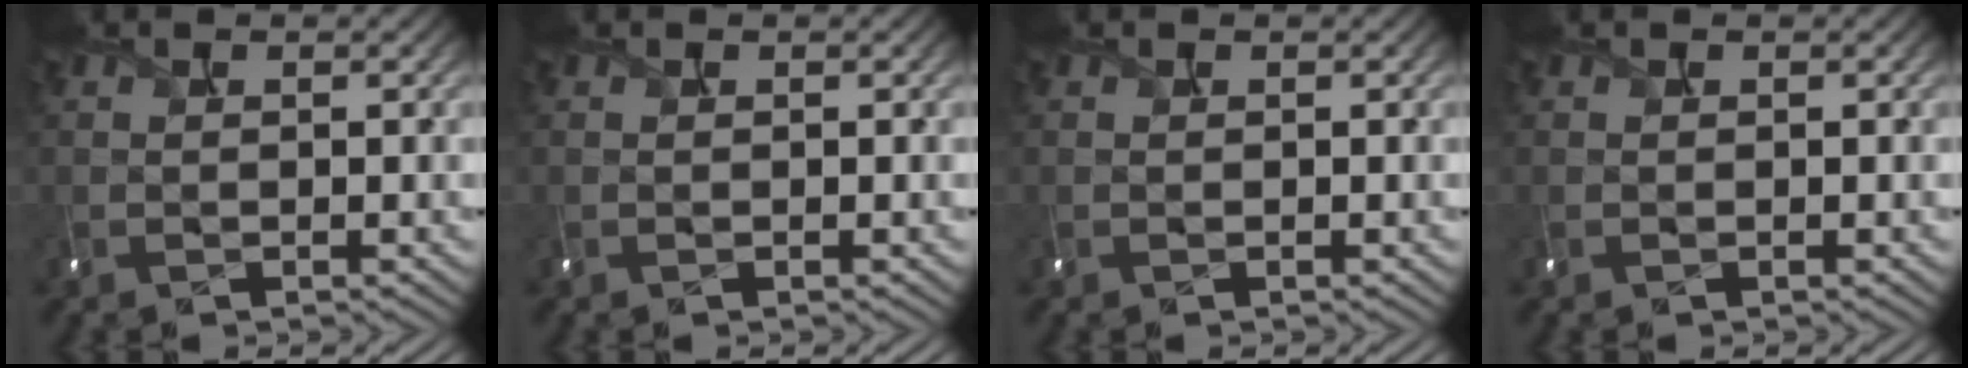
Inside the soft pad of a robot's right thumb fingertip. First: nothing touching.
{"total": 0.0}
{"total": 0.0}
{"total": 0.0}